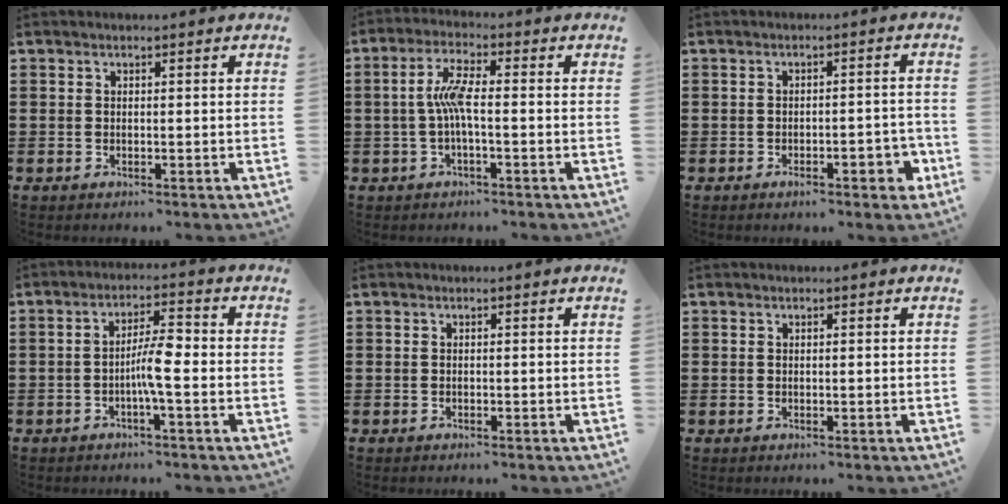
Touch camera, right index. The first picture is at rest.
{"total": 5.6, "force": [-0.7, 1.1, 5.4], "torque": [-0.113, 0.000, -0.021]}
{"total": 4.1, "force": [-2.0, 1.3, 3.4], "torque": [-0.046, 0.000, -0.035]}
{"total": 5.1, "force": [-1.2, 0.7, 5.0], "torque": [-0.096, 0.003, -0.028]}
{"total": 0.0}
{"total": 0.0}